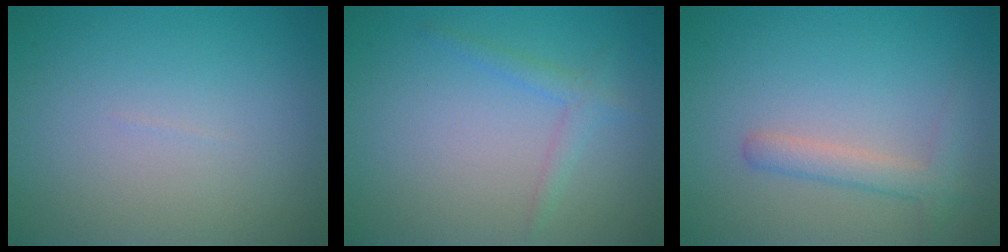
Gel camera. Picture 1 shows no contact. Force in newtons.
{"total": 1.5, "press": 1.5, "slide": 0.0}
{"total": 2.2, "press": 2.2, "slide": 0.2}